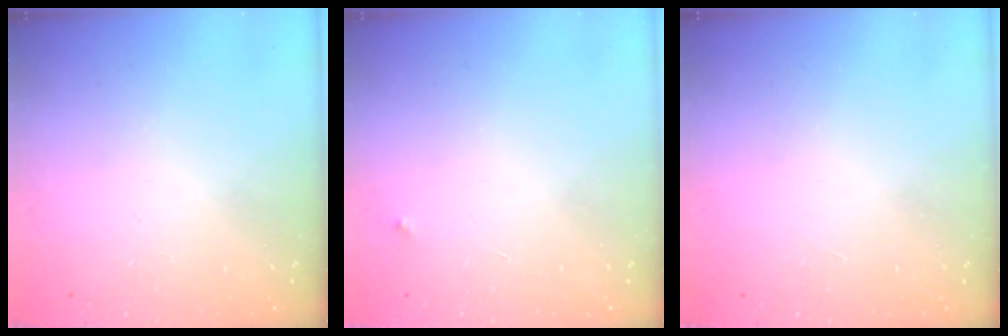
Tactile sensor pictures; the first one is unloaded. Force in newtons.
{"total": 2.5, "press": 2.4, "slide": 0.4}
{"total": 1.5, "press": 1.5, "slide": 0.1}